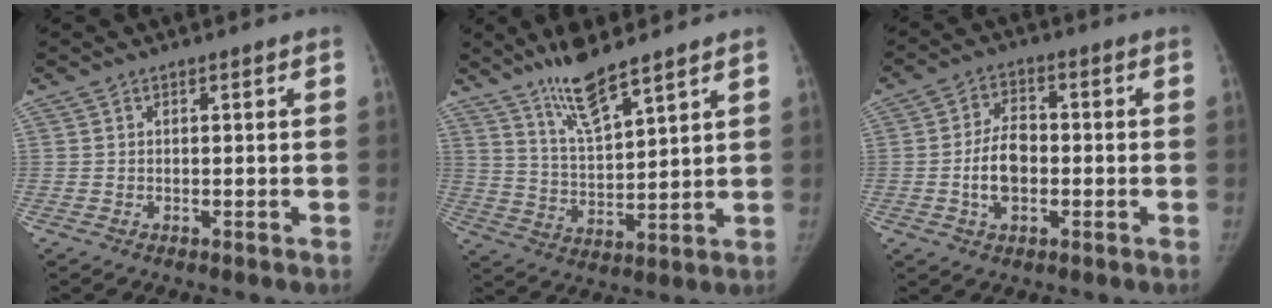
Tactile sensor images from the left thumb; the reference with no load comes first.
{"total": 10.0, "force": [7.6, 1.6, 6.3], "torque": [-0.110, -0.053, 0.153]}
{"total": 7.7, "force": [-1.5, 4.8, 5.7], "torque": [-0.093, 0.016, -0.030]}